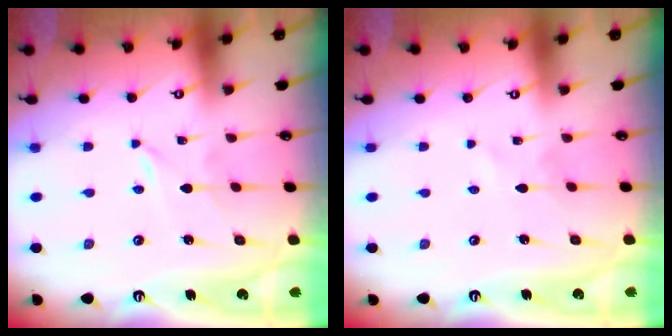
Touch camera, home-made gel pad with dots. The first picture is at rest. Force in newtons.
{"total": 2.2, "press": 2.2, "slide": 0.2}